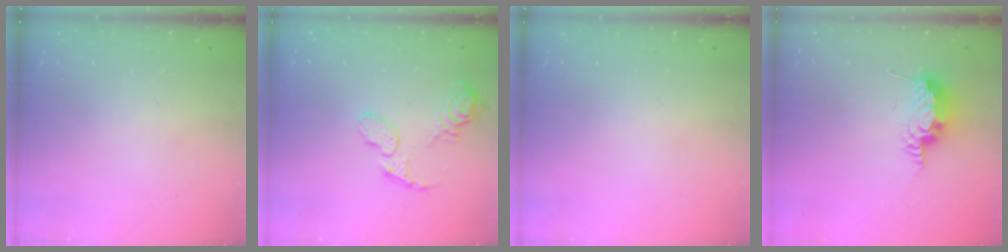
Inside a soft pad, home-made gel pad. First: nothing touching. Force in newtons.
{"total": 9.1, "press": 9.1, "slide": 0.6}
{"total": 0.0}
{"total": 14.0, "press": 10.7, "slide": 9.0}